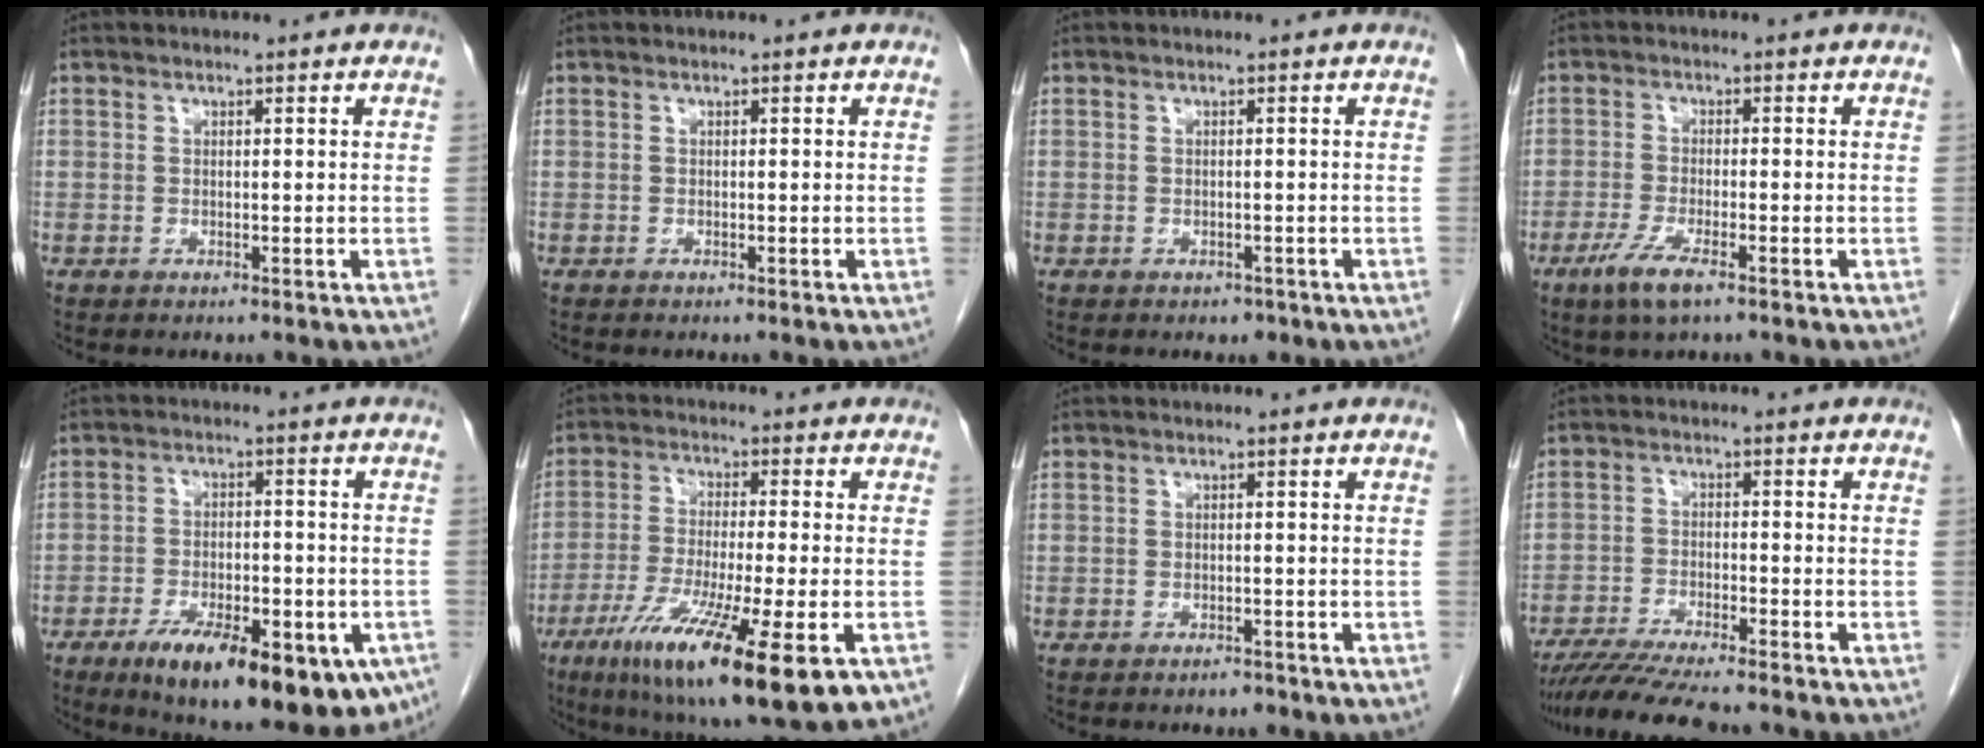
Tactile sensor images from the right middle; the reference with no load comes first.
{"total": 0.0}
{"total": 1.0, "force": [-0.7, 0.6, 0.3], "torque": [-0.006, 0.001, -0.006]}
{"total": 5.1, "force": [-3.0, 0.7, 4.0], "torque": [-0.088, -0.012, -0.057]}
{"total": 18.2, "force": [-11.3, 6.5, 12.8], "torque": [-0.132, -0.008, -0.163]}
{"total": 18.7, "force": [-9.2, 2.0, 16.2], "torque": [-0.241, -0.047, -0.151]}
{"total": 1.0, "force": [-0.8, 0.4, 0.3], "torque": [-0.006, 0.001, -0.011]}
{"total": 10.3, "force": [-8.9, 0.2, 5.0], "torque": [-0.077, -0.026, -0.147]}